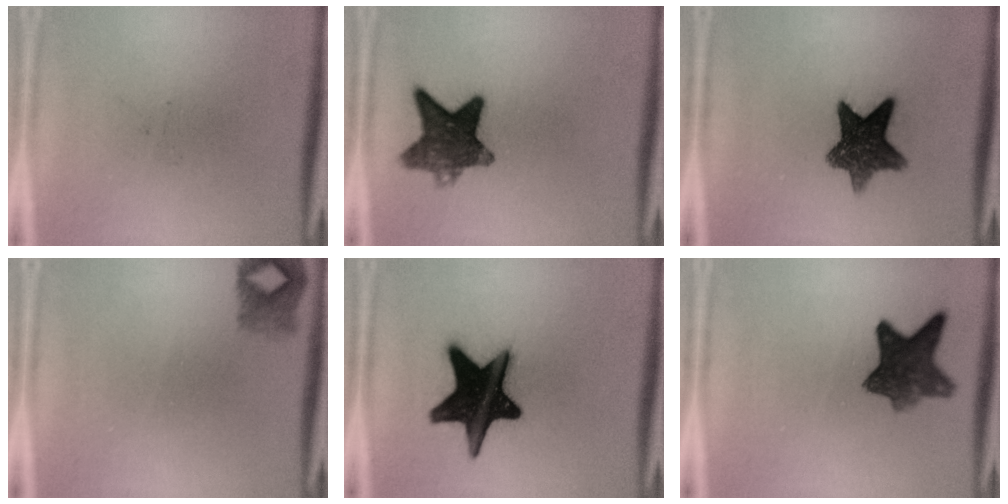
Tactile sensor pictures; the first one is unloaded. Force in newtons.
{"total": 9.5}
{"total": 9.9}
{"total": 2.0}
{"total": 19.8}
{"total": 8.4}